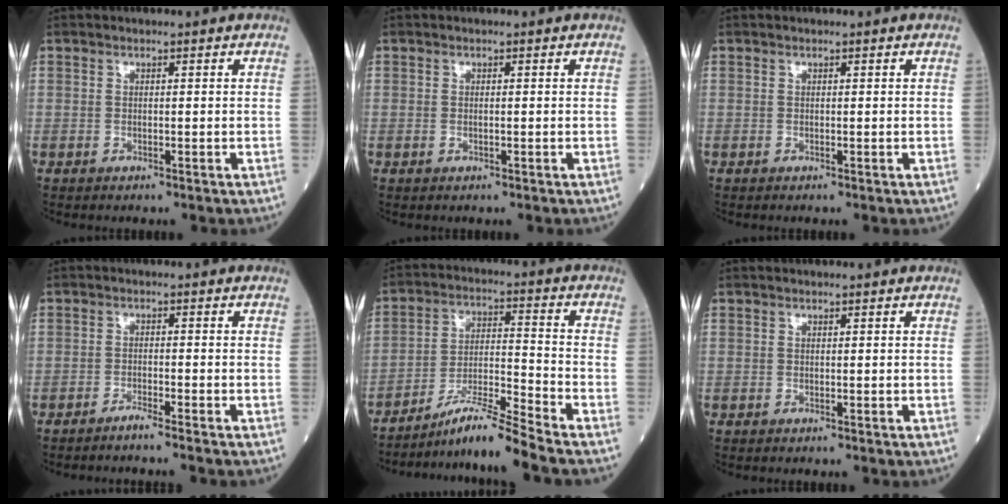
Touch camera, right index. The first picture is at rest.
{"total": 0.6, "force": [-0.1, 0.2, 0.6], "torque": [-0.016, -0.003, -0.001]}
{"total": 0.0}
{"total": 2.2, "force": [-1.9, -0.7, 0.8], "torque": [-0.017, 0.002, -0.035]}
{"total": 9.7, "force": [-8.4, -2.4, 4.2], "torque": [-0.080, -0.010, -0.151]}
{"total": 0.0}